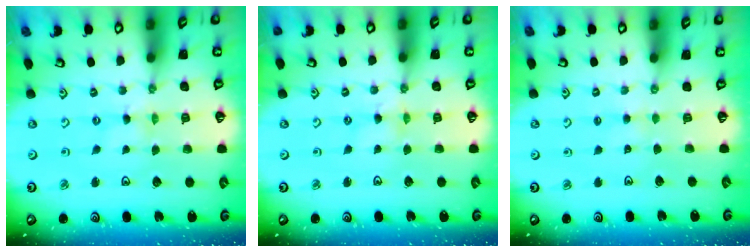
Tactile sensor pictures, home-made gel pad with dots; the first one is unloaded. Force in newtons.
{"total": 1.5, "press": 1.4, "slide": 0.3}
{"total": 1.3, "press": 1.3, "slide": 0.2}